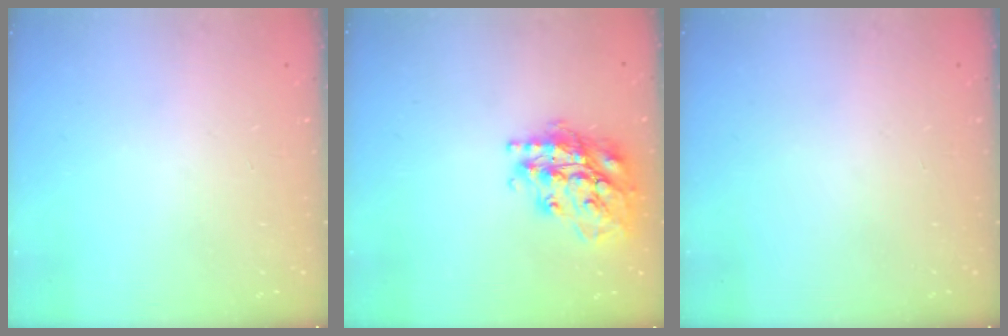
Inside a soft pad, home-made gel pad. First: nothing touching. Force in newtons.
{"total": 20.3, "press": 20.3, "slide": 1.6}
{"total": 0.0}